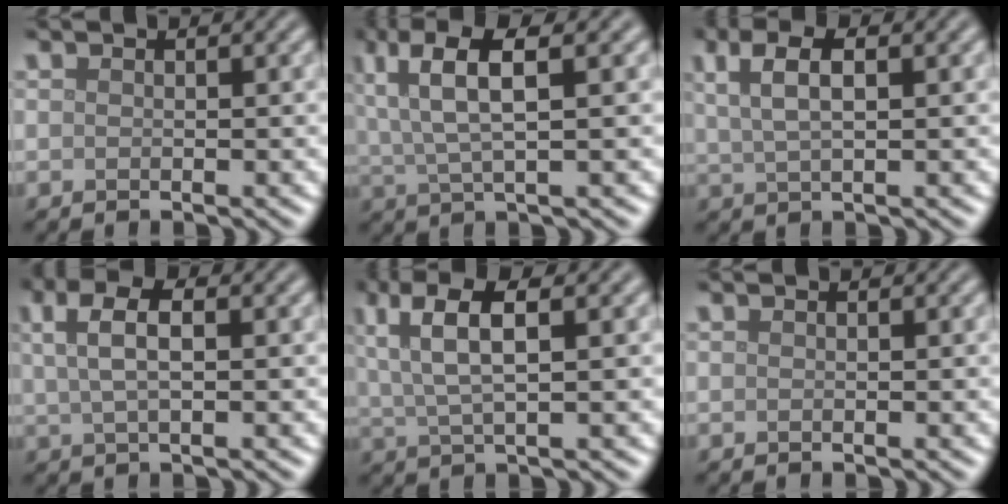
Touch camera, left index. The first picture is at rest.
{"total": 7.0, "force": [3.1, 2.1, 5.9], "torque": [-0.123, 0.015, 0.059]}
{"total": 4.9, "force": [2.2, 1.8, 4.0], "torque": [-0.071, 0.011, 0.035]}
{"total": 4.4, "force": [1.5, 1.8, 3.7], "torque": [-0.070, 0.010, 0.023]}
{"total": 7.1, "force": [3.1, 2.4, 5.9], "torque": [-0.124, 0.013, 0.058]}
{"total": 0.0}